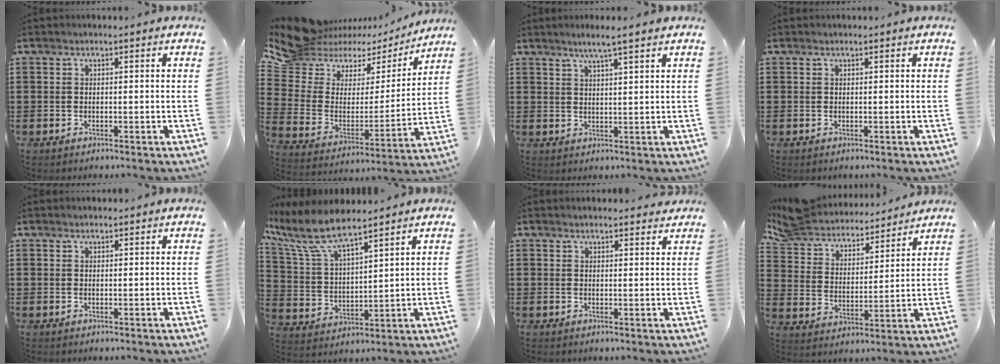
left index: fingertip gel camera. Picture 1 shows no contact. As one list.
[{"total": 9.9, "force": [8.4, 4.9, 1.8], "torque": [-0.098, -0.054, 0.150]}, {"total": 4.7, "force": [4.0, -0.6, 2.4], "torque": [-0.059, -0.010, 0.069]}, {"total": 0.0}, {"total": 0.7, "force": [0.7, 0.2, 0.0], "torque": [-0.002, 0.000, 0.015]}, {"total": 9.1, "force": [7.1, 2.0, 5.3], "torque": [-0.137, -0.030, 0.122]}, {"total": 1.8, "force": [1.8, 0.3, 0.2], "torque": [-0.007, 0.003, 0.034]}, {"total": 6.0, "force": [5.8, 1.5, 0.6], "torque": [-0.046, -0.040, 0.097]}]